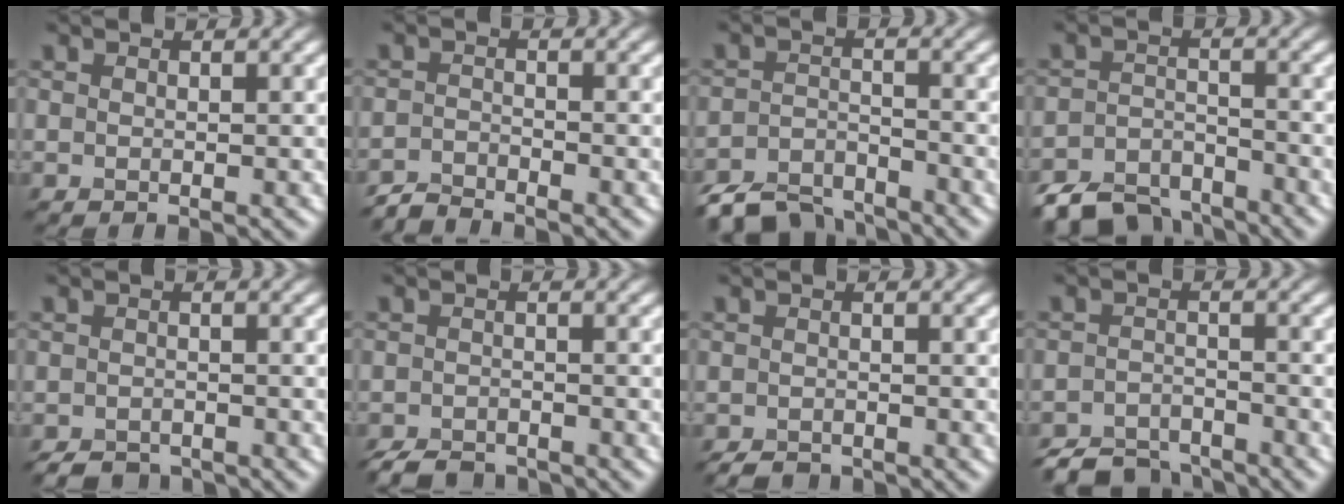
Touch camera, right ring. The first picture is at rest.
{"total": 2.0, "force": [-2.0, 0.2, 0.2], "torque": [-0.004, -0.002, -0.047]}
{"total": 5.5, "force": [-4.9, 1.7, 1.6], "torque": [-0.027, -0.011, -0.096]}
{"total": 5.8, "force": [-5.1, 2.3, 1.7], "torque": [-0.030, -0.012, -0.096]}
{"total": 2.4, "force": [-2.2, 0.8, 0.5], "torque": [-0.004, -0.003, -0.038]}
{"total": 3.4, "force": [-3.1, 1.0, 1.0], "torque": [-0.013, -0.007, -0.057]}
{"total": 1.7, "force": [-1.6, 0.5, 0.4], "torque": [-0.003, -0.002, -0.028]}
{"total": 4.9, "force": [-4.5, 1.4, 1.1], "torque": [-0.016, -0.008, -0.085]}